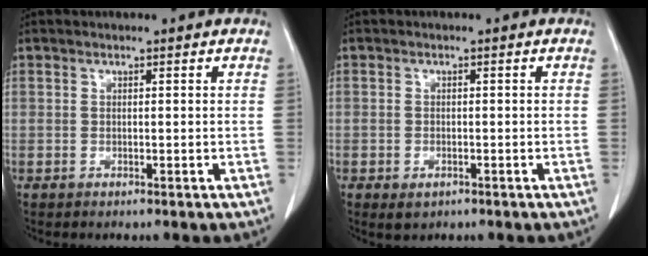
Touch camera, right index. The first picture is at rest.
{"total": 2.1, "force": [-1.1, 1.3, 1.2], "torque": [-0.017, 0.000, -0.007]}